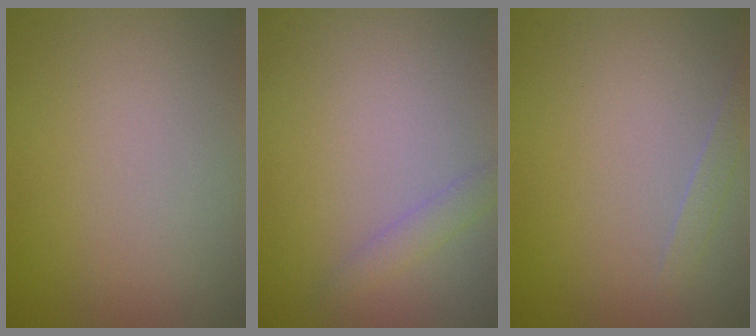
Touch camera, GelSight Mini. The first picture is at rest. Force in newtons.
{"total": 1.3, "press": 1.3, "slide": 0.1}
{"total": 0.9, "press": 0.9, "slide": 0.0}